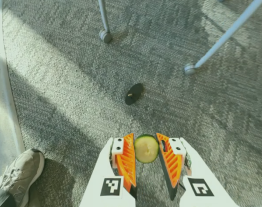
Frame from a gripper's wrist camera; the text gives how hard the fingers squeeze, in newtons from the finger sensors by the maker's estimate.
{"total": 8.4, "left": 8.5, "right": 8.3}